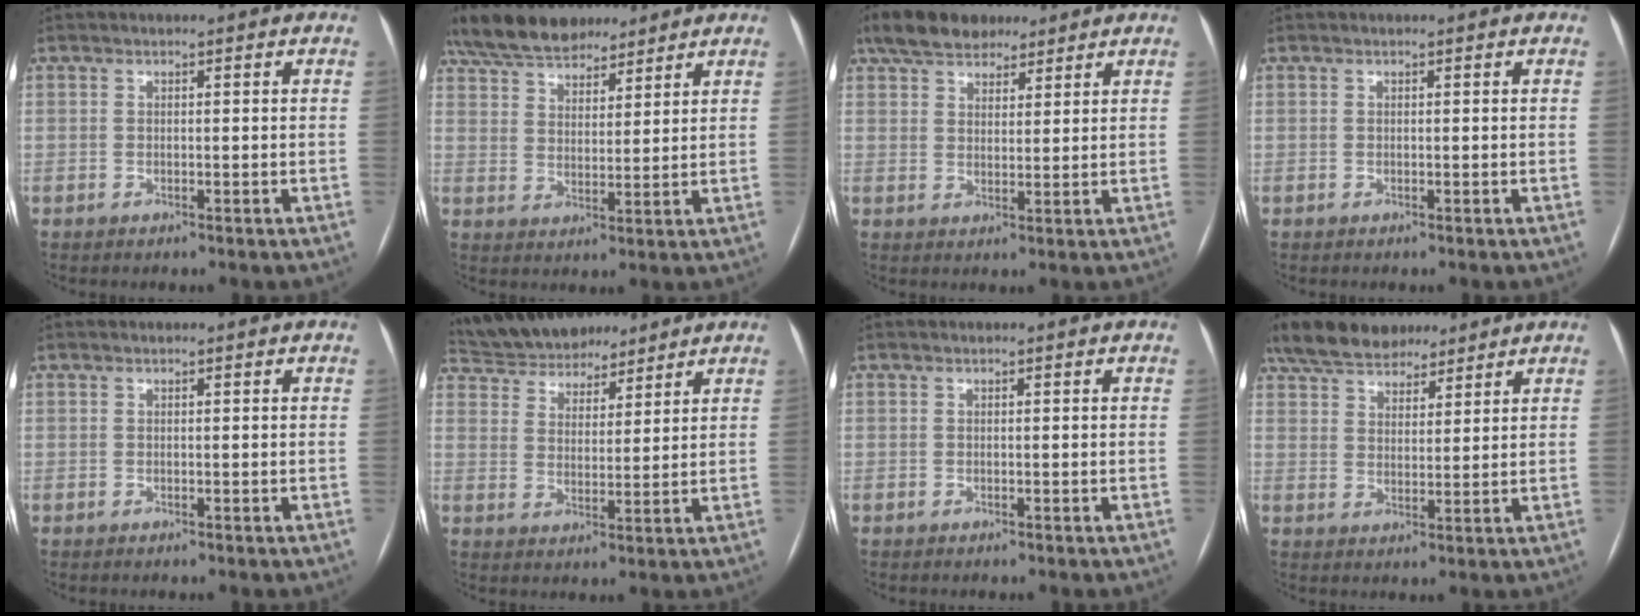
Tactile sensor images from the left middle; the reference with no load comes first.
{"total": 14.2, "force": [11.6, 5.5, 6.2], "torque": [-0.118, 0.038, 0.200]}
{"total": 9.3, "force": [7.1, 4.5, 4.0], "torque": [-0.068, 0.033, 0.123]}
{"total": 0.0}
{"total": 0.0}
{"total": 12.3, "force": [11.0, 4.5, 3.3], "torque": [-0.056, 0.030, 0.187]}
{"total": 0.0}
{"total": 11.0, "force": [8.6, 4.9, 4.6], "torque": [-0.080, 0.039, 0.149]}